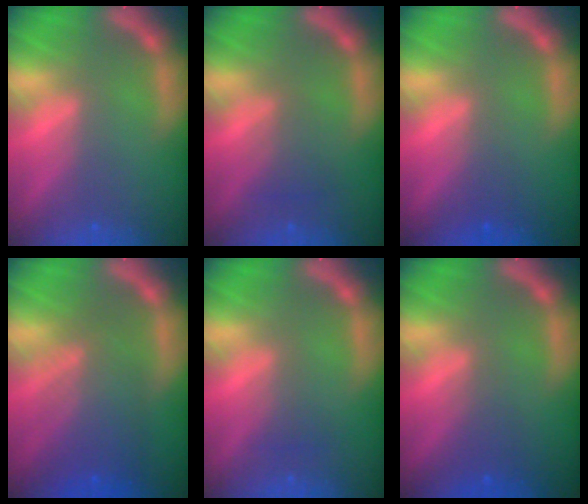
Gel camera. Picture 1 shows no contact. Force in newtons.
{"total": 2.0}
{"total": 1.5}
{"total": 6.6}
{"total": 1.5}
{"total": 1.9}